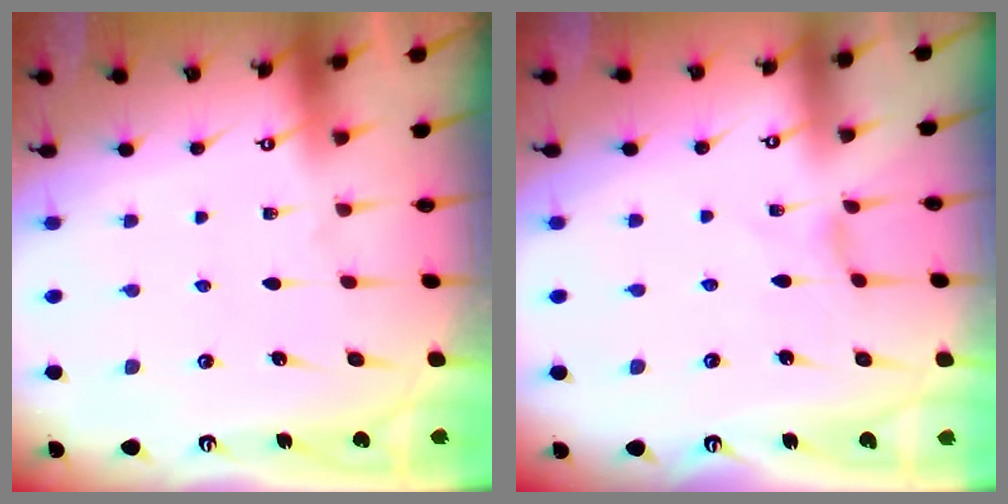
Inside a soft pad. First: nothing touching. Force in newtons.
{"total": 0.0}